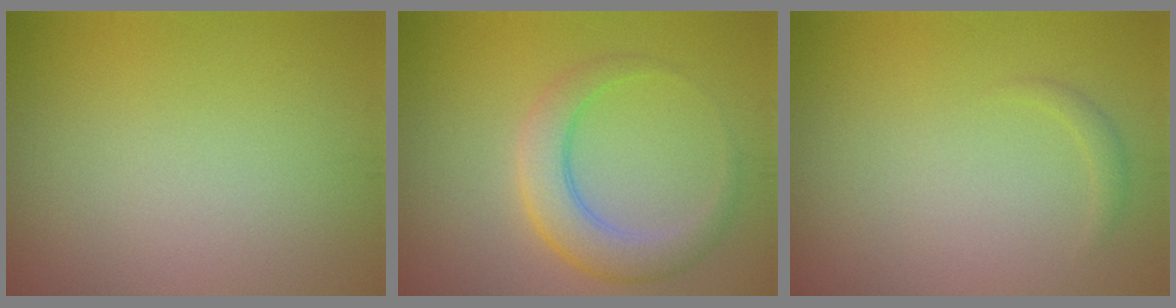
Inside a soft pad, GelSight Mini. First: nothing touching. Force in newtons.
{"total": 4.0, "press": 4.0, "slide": 0.1}
{"total": 0.8, "press": 0.8, "slide": 0.0}